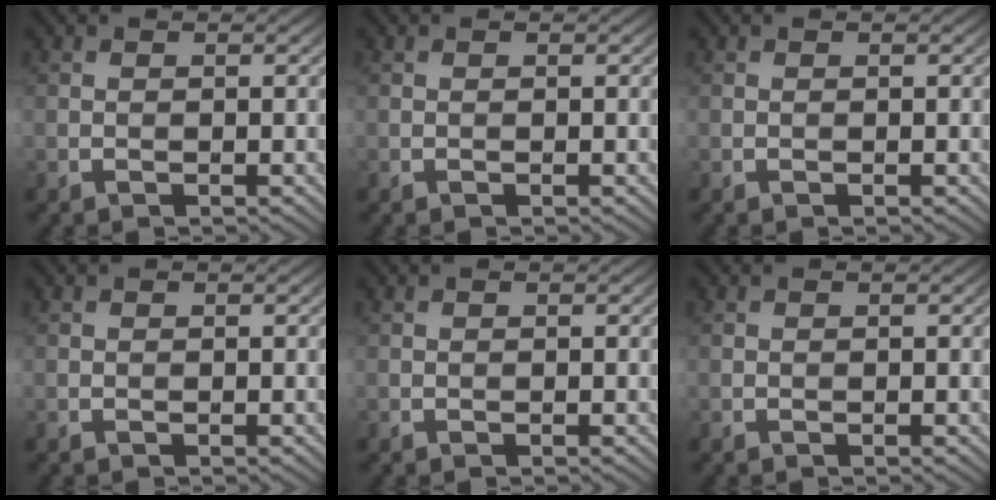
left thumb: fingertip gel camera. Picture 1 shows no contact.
{"total": 0.0}
{"total": 0.0}
{"total": 0.0}
{"total": 0.0}
{"total": 0.0}